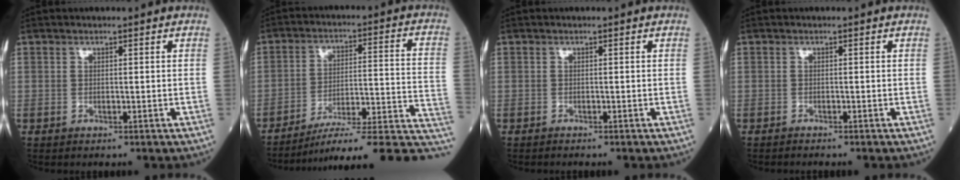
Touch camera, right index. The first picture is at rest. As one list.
[{"total": 21.0, "force": [-17.8, 0.8, 11.2], "torque": [-0.075, 0.022, -0.246]}, {"total": 0.7, "force": [-0.7, -0.1, 0.2], "torque": [-0.005, -0.002, -0.013]}, {"total": 1.0, "force": [-1.0, -0.1, 0.3], "torque": [-0.007, -0.001, -0.016]}]